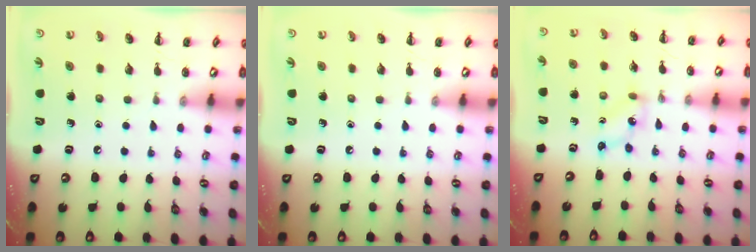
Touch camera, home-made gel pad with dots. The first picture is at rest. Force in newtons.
{"total": 0.0}
{"total": 1.2, "press": 1.2, "slide": 0.1}